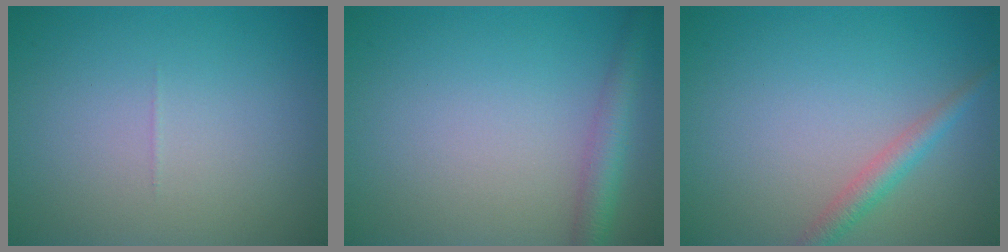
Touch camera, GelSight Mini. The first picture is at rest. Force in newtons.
{"total": 2.9, "press": 2.9, "slide": 0.1}
{"total": 2.1, "press": 2.1, "slide": 0.0}